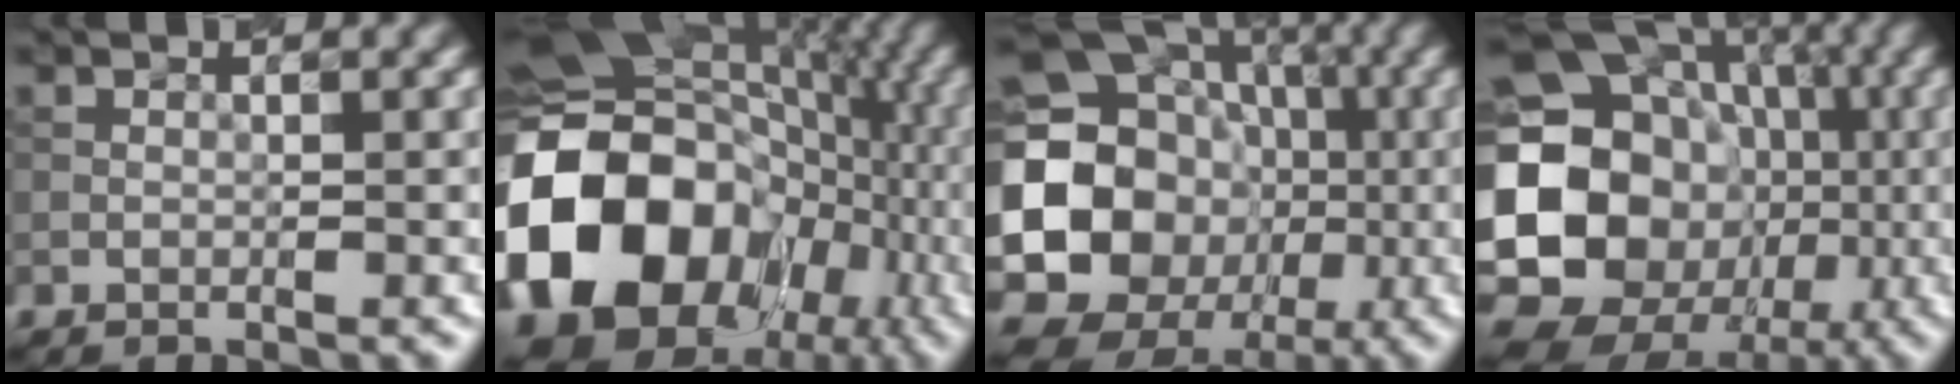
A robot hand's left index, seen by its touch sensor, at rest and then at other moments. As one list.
[{"total": 19.1, "force": [-2.4, 15.4, 11.1], "torque": [-0.241, 0.002, -0.041]}, {"total": 21.5, "force": [-2.0, 19.2, 9.5], "torque": [-0.180, 0.000, -0.067]}, {"total": 23.8, "force": [-3.1, 21.0, 10.8], "torque": [-0.194, 0.010, -0.095]}]